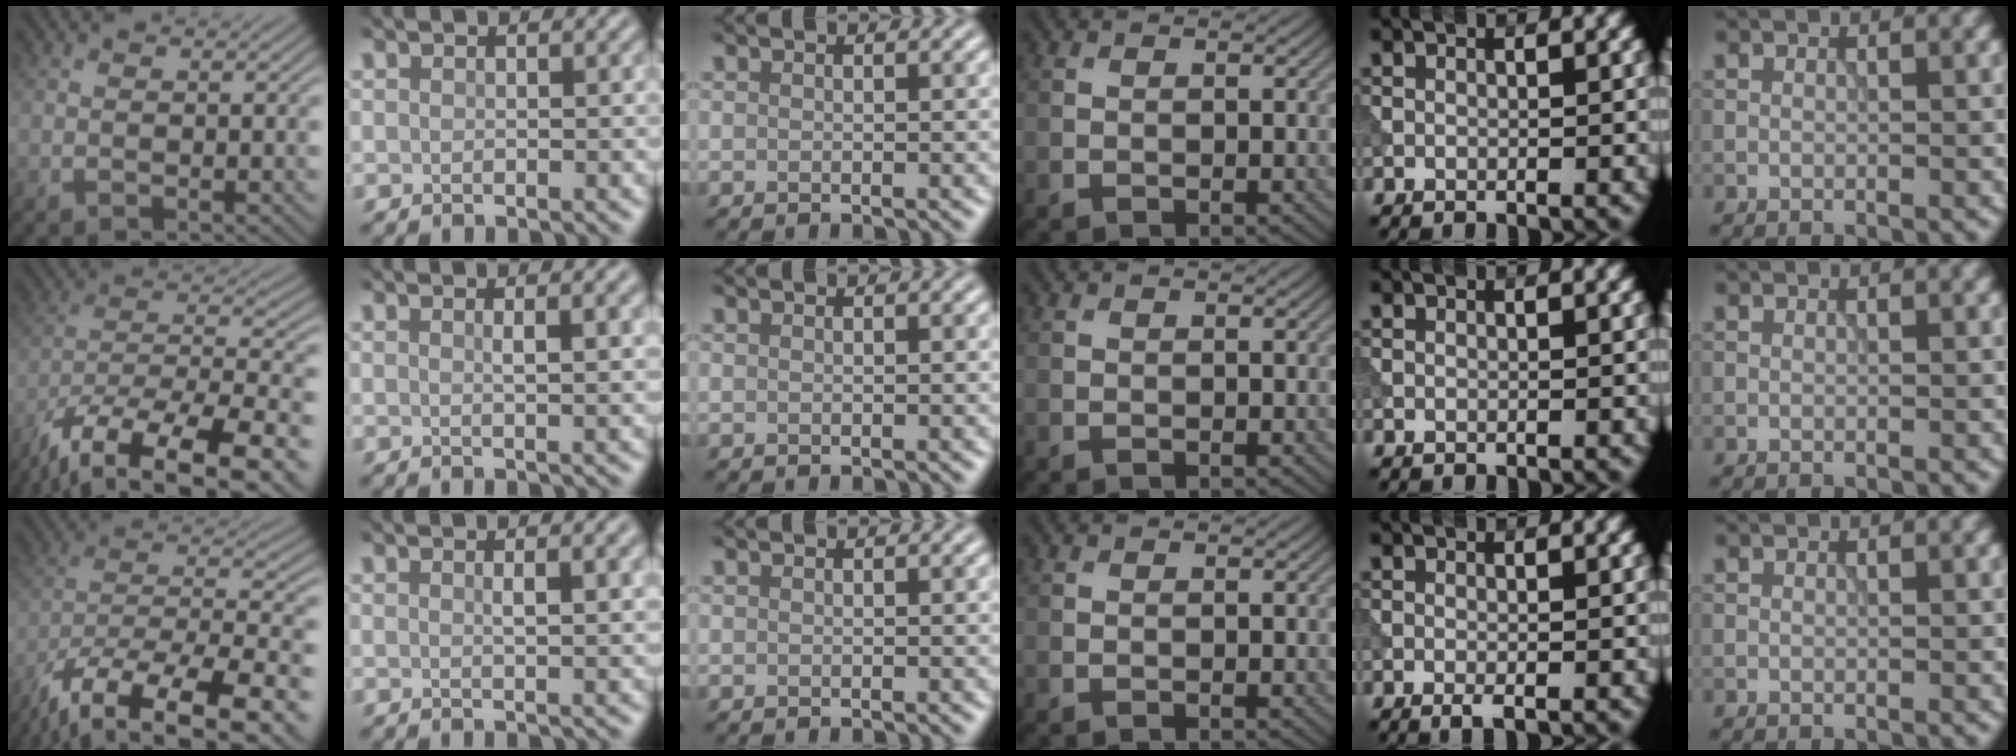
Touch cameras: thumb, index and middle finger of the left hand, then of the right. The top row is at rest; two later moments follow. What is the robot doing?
{"motion": "extract", "object": "tissue"}